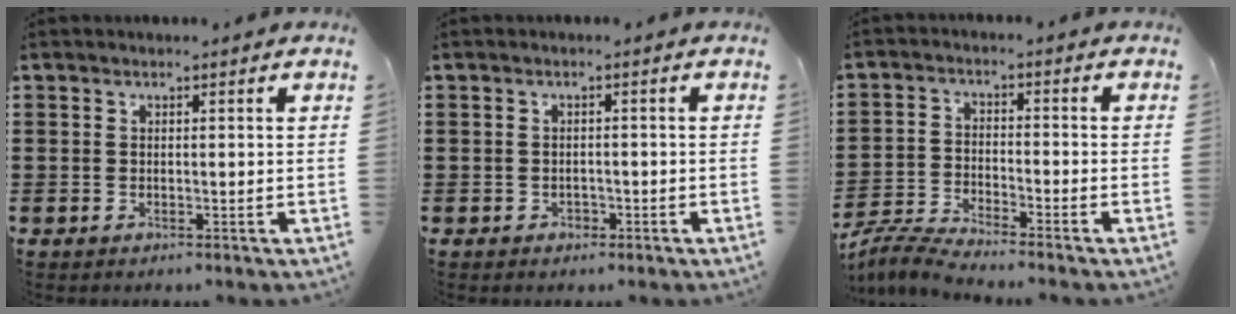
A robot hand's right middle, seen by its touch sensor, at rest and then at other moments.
{"total": 0.9, "force": [-0.7, 0.6, 0.2], "torque": [-0.008, 0.001, -0.015]}
{"total": 5.0, "force": [-4.8, -0.1, 1.4], "torque": [-0.045, -0.012, -0.100]}